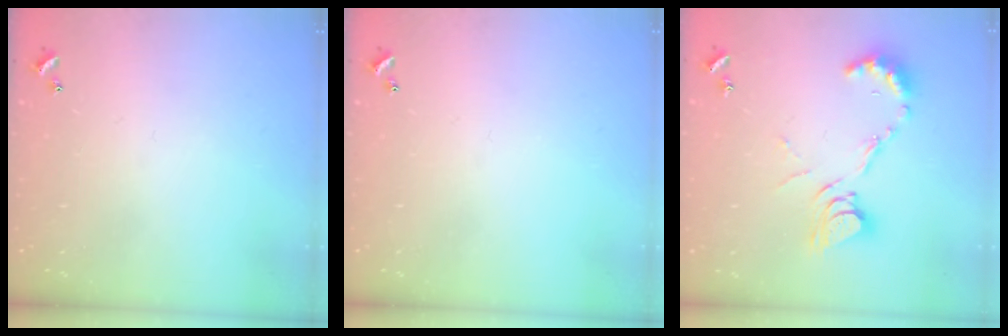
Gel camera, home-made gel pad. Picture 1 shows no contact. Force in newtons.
{"total": 0.0}
{"total": 11.6, "press": 11.6, "slide": 0.7}